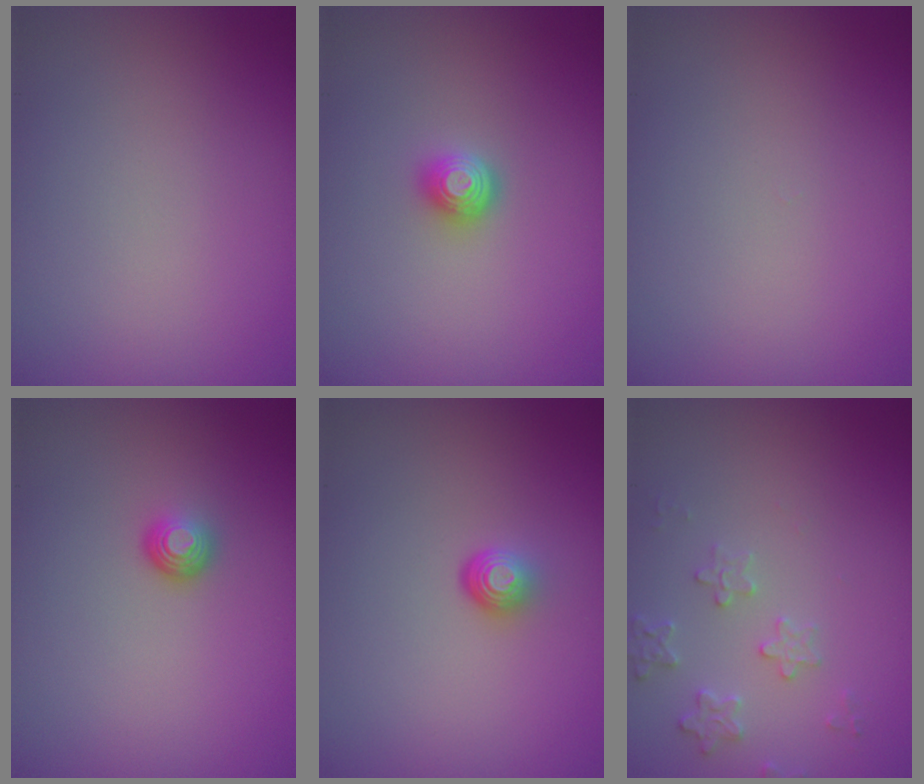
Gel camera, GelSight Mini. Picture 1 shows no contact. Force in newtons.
{"total": 1.7, "press": 1.3, "slide": 1.1}
{"total": 0.0}
{"total": 1.6, "press": 1.0, "slide": 1.3}
{"total": 1.7, "press": 1.1, "slide": 1.3}
{"total": 2.2, "press": 2.1, "slide": 0.4}